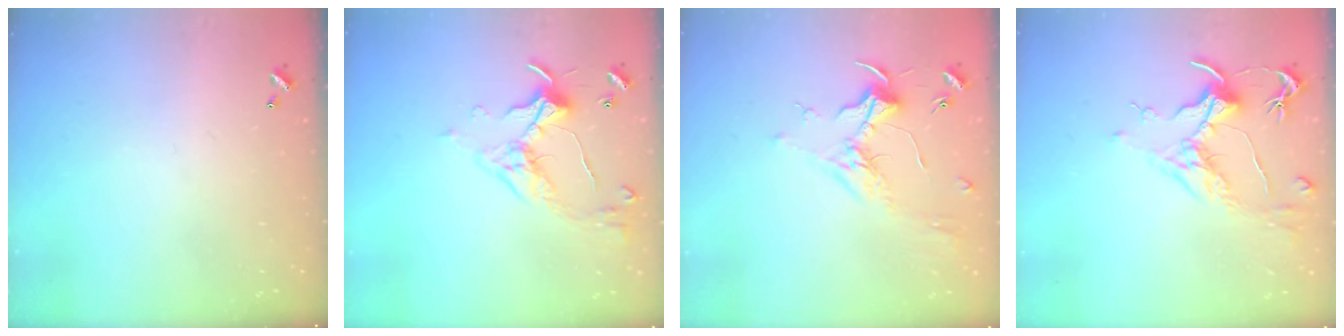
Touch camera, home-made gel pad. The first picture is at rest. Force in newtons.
{"total": 5.7, "press": 5.7, "slide": 1.0}
{"total": 2.0, "press": 1.8, "slide": 0.7}
{"total": 1.7, "press": 1.5, "slide": 0.9}